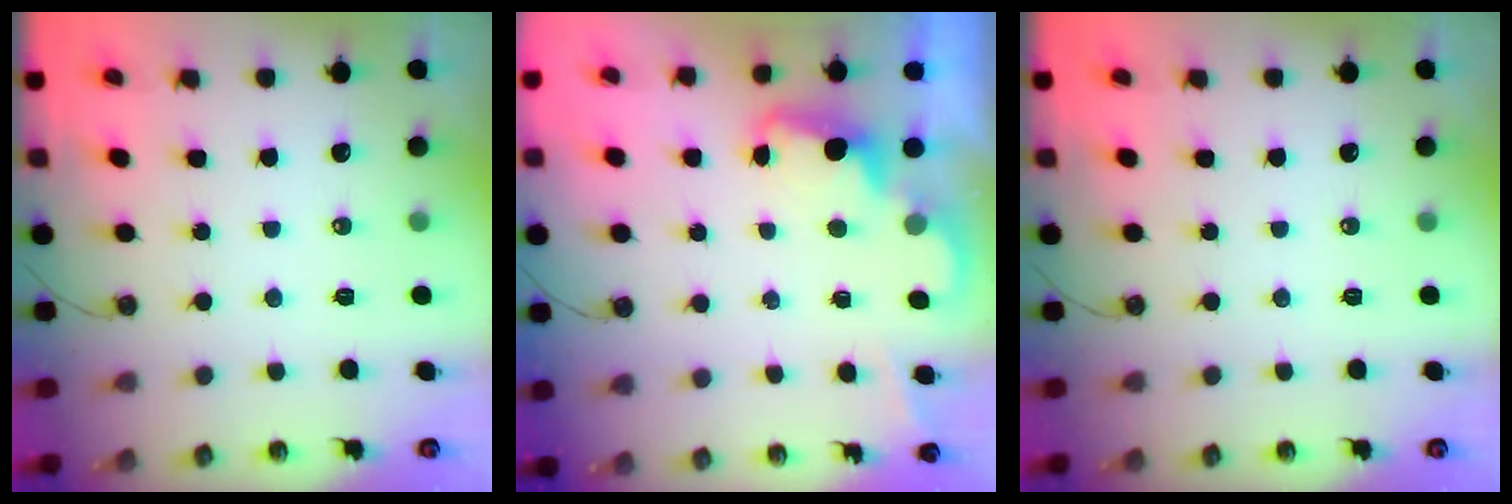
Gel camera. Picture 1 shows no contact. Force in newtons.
{"total": 2.4, "press": 2.3, "slide": 0.5}
{"total": 0.0}